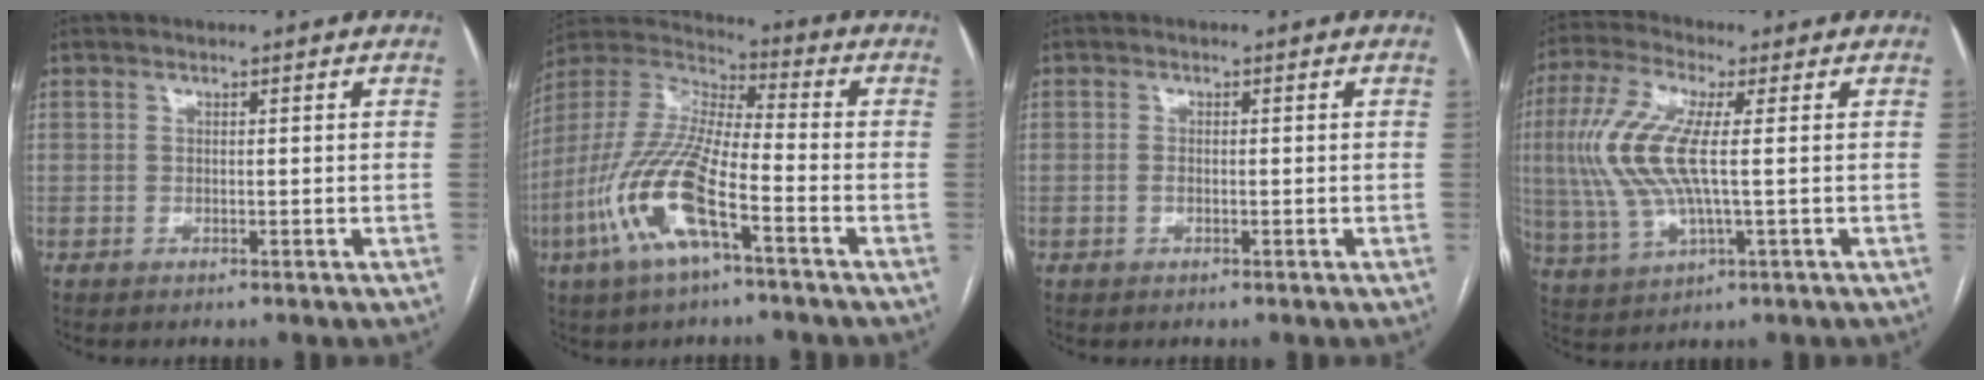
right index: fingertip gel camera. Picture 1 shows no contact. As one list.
[{"total": 15.5, "force": [-6.3, 3.5, 13.7], "torque": [-0.301, -0.008, -0.123]}, {"total": 0.9, "force": [-0.2, 0.5, 0.7], "torque": [-0.015, 0.001, -0.003]}, {"total": 11.5, "force": [0.9, 2.9, 11.1], "torque": [-0.266, 0.009, 0.017]}]